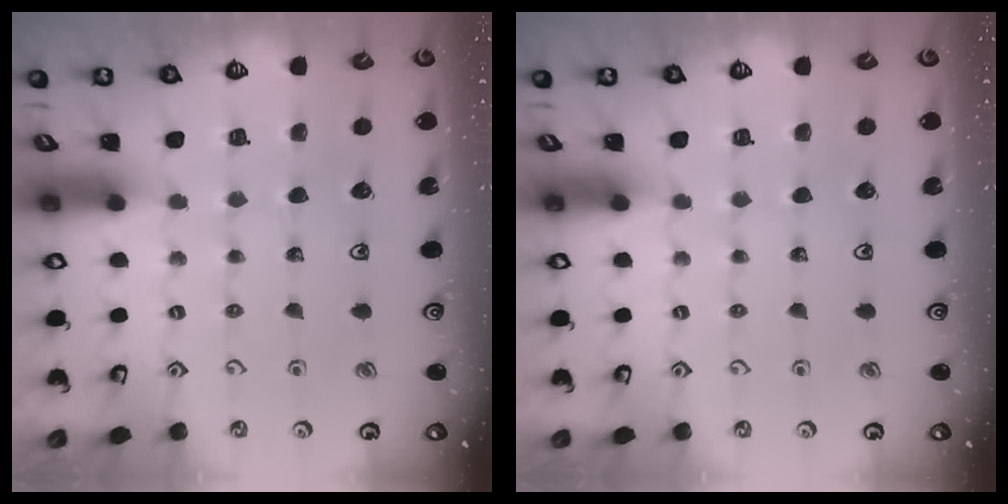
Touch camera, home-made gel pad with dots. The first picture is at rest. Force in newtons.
{"total": 0.0}